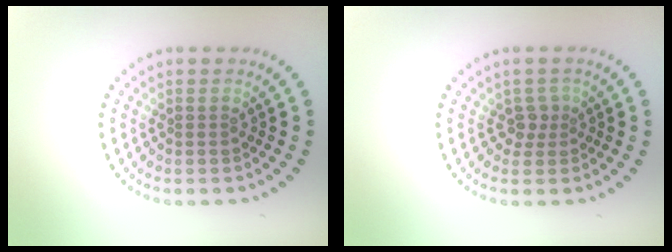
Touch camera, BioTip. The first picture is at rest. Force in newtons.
{"total": 1.5, "press": 1.0, "slide": 1.1}